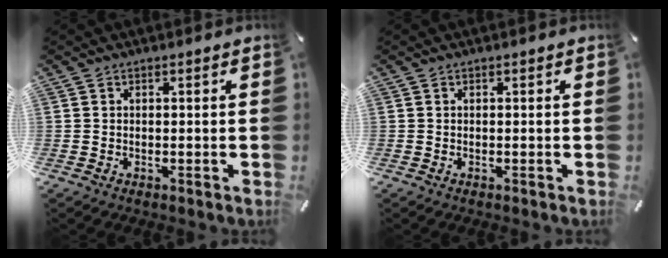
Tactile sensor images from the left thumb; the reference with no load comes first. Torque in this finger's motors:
{"motor_torque": [0.00, 0.00, -0.01, 0.02, -0.01]}